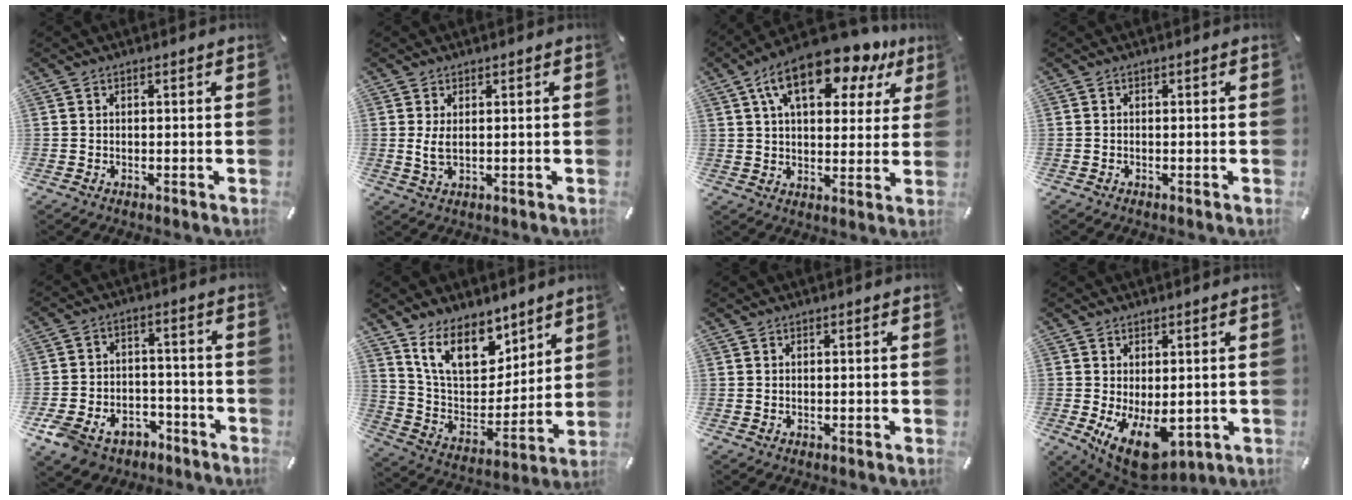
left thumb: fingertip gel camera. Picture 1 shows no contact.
{"total": 3.4, "force": [0.7, 1.5, 3.0], "torque": [-0.065, -0.005, 0.007]}
{"total": 16.4, "force": [9.8, 7.6, 10.7], "torque": [-0.181, -0.040, 0.166]}
{"total": 0.0}
{"total": 8.9, "force": [-5.3, 6.3, 3.3], "torque": [-0.067, 0.040, -0.096]}
{"total": 16.3, "force": [11.1, 9.1, 7.8], "torque": [-0.147, -0.064, 0.208]}
{"total": 0.0}
{"total": 10.1, "force": [-2.3, 5.7, 8.0], "torque": [-0.130, -0.001, -0.032]}